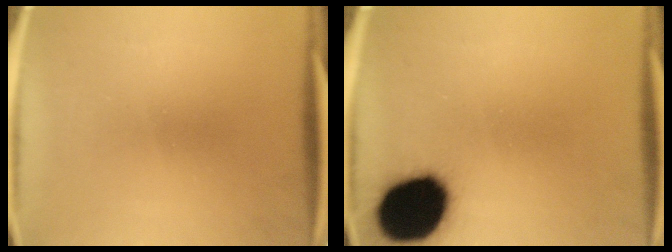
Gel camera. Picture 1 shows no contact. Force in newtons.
{"total": 19.9}